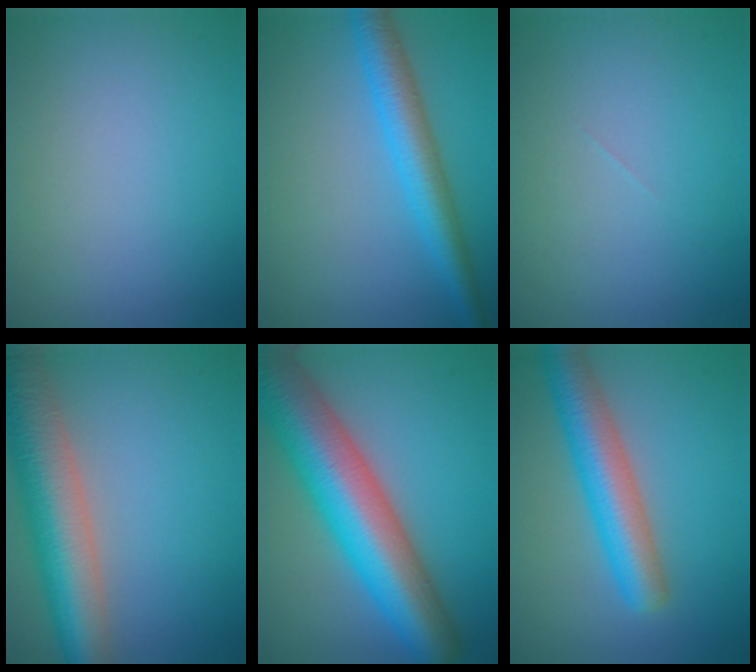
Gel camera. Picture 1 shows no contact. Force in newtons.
{"total": 4.8, "press": 4.8, "slide": 0.1}
{"total": 0.0}
{"total": 9.3, "press": 9.2, "slide": 0.6}
{"total": 12.7, "press": 12.6, "slide": 0.5}
{"total": 6.2, "press": 6.2, "slide": 0.2}